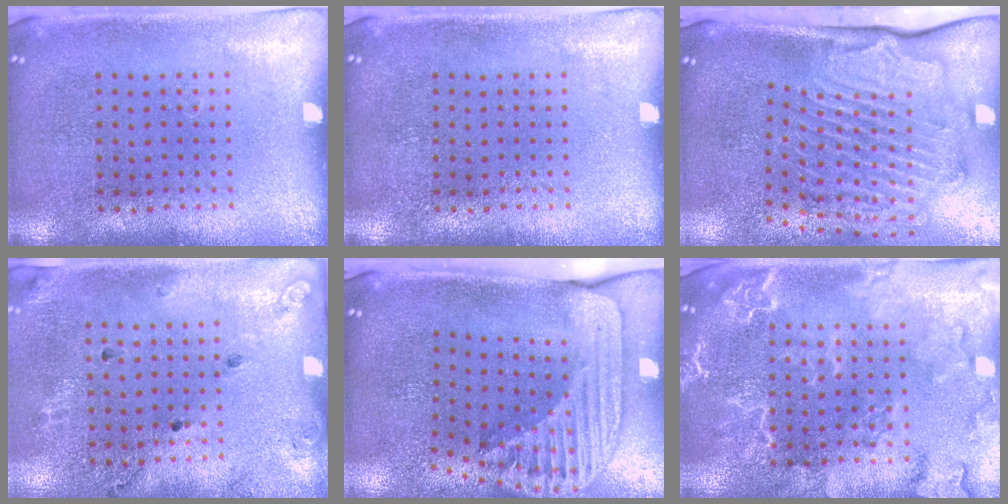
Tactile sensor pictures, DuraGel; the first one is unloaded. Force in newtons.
{"total": 0.0}
{"total": 2.4, "press": 2.2, "slide": 0.9}
{"total": 1.6, "press": 1.2, "slide": 1.1}
{"total": 2.6, "press": 1.8, "slide": 1.9}
{"total": 2.4, "press": 2.4, "slide": 0.3}